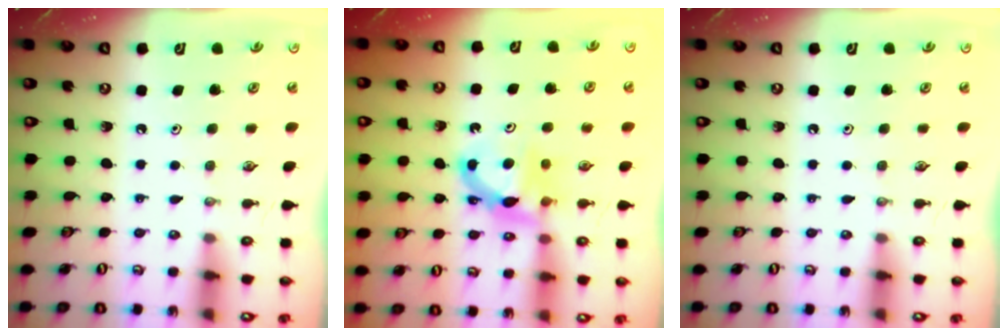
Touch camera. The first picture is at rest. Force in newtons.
{"total": 7.9, "press": 7.8, "slide": 0.5}
{"total": 0.0}